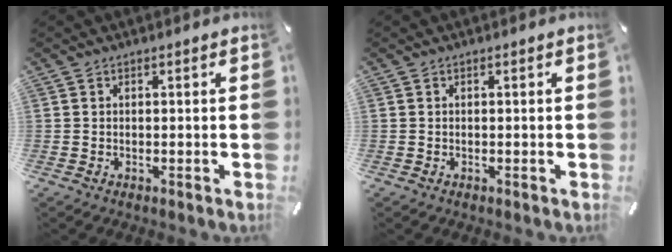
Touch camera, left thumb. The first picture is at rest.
{"total": 0.0}